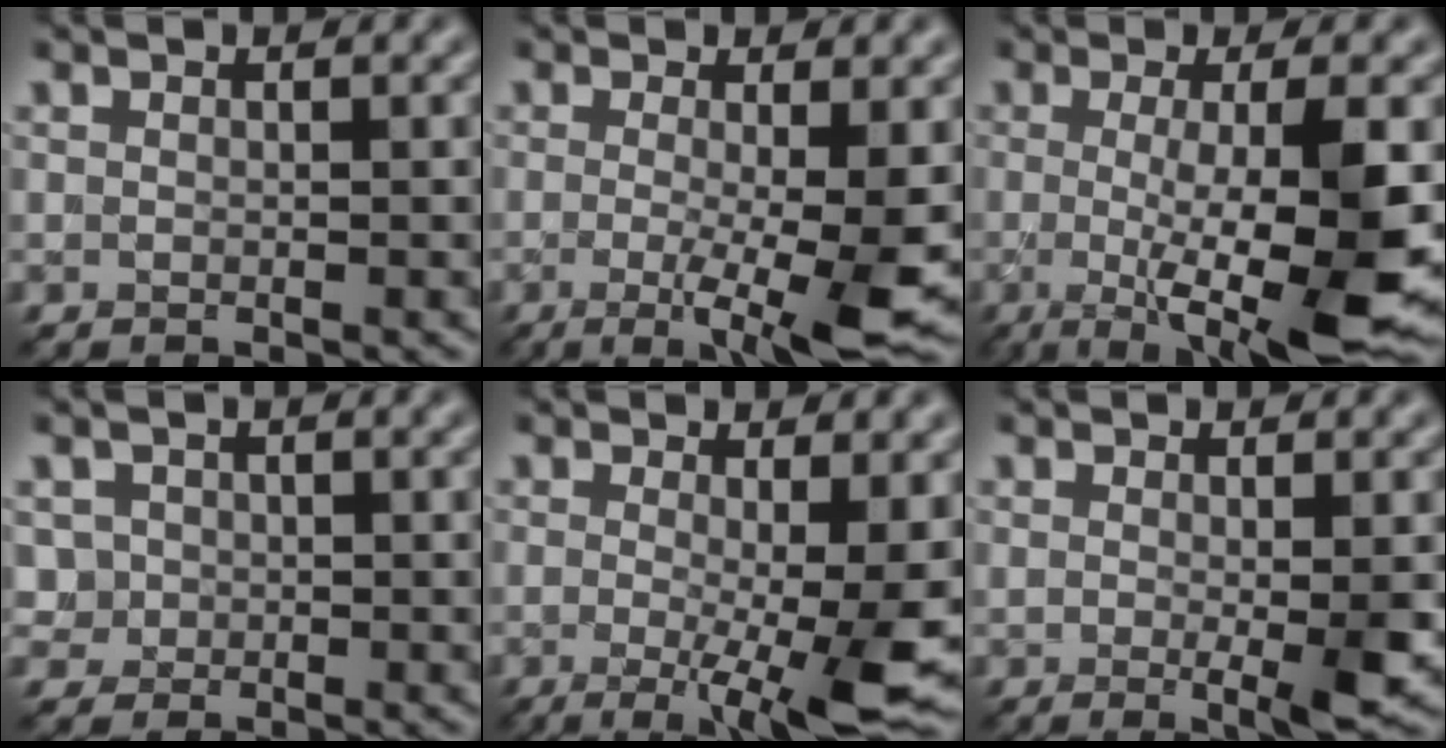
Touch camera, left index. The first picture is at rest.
{"total": 6.5, "force": [-1.0, 1.1, 6.3], "torque": [-0.095, -0.016, -0.011]}
{"total": 9.8, "force": [-1.2, 2.2, 9.5], "torque": [-0.136, -0.022, -0.013]}
{"total": 1.6, "force": [0.1, 1.6, -0.1], "torque": [0.003, 0.001, 0.012]}
{"total": 7.3, "force": [-0.9, 1.4, 7.1], "torque": [-0.095, -0.018, -0.010]}
{"total": 2.8, "force": [-0.2, 0.2, 2.8], "torque": [-0.041, -0.009, 0.001]}